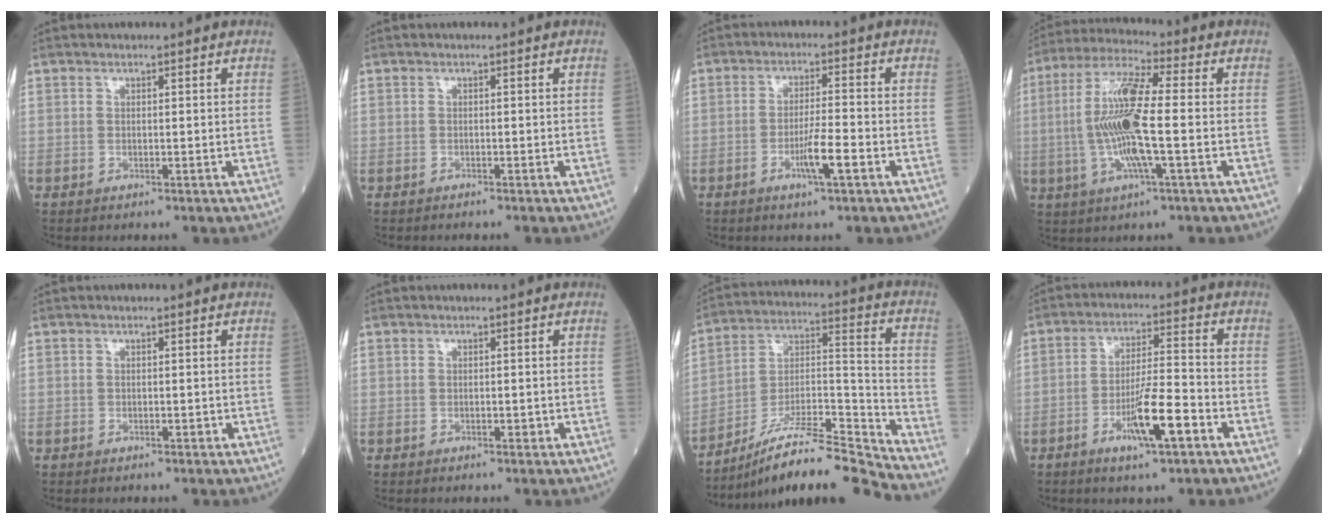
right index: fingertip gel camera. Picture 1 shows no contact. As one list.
[{"total": 1.0, "force": [-0.9, 0.0, 0.4], "torque": [-0.005, 0.000, -0.013]}, {"total": 5.4, "force": [-2.3, 0.2, 4.9], "torque": [-0.089, -0.006, -0.042]}, {"total": 12.7, "force": [-1.3, 1.2, 12.6], "torque": [-0.257, 0.002, -0.030]}, {"total": 0.9, "force": [-0.3, 0.5, 0.7], "torque": [-0.011, 0.000, -0.004]}, {"total": 1.1, "force": [-0.3, 0.5, 1.0], "torque": [-0.014, -0.001, -0.003]}, {"total": 15.3, "force": [-13.5, -0.3, 7.2], "torque": [-0.118, 0.030, -0.234]}, {"total": 9.3, "force": [-4.2, 1.0, 8.3], "torque": [-0.151, -0.005, -0.071]}]